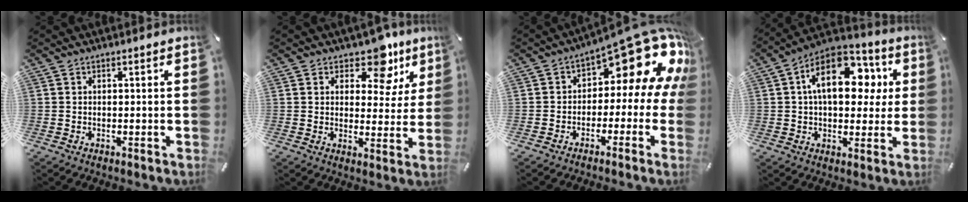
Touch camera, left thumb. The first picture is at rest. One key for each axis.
{"total": 10.7, "fx": 7.2, "fy": 5.5, "fz": 5.8, "tx": -0.068, "ty": -0.046, "tz": 0.120}
{"total": 17.3, "fx": 9.2, "fy": 7.9, "fz": 12.3, "tx": -0.150, "ty": -0.072, "tz": 0.146}
{"total": 17.1, "fx": 4.7, "fy": 10.8, "fz": 12.4, "tx": -0.195, "ty": -0.006, "tz": 0.083}